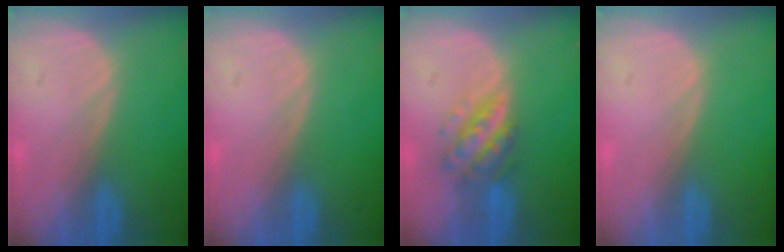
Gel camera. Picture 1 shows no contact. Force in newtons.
{"total": 0.0}
{"total": 5.8, "press": 5.3, "slide": 2.4}
{"total": 0.0}